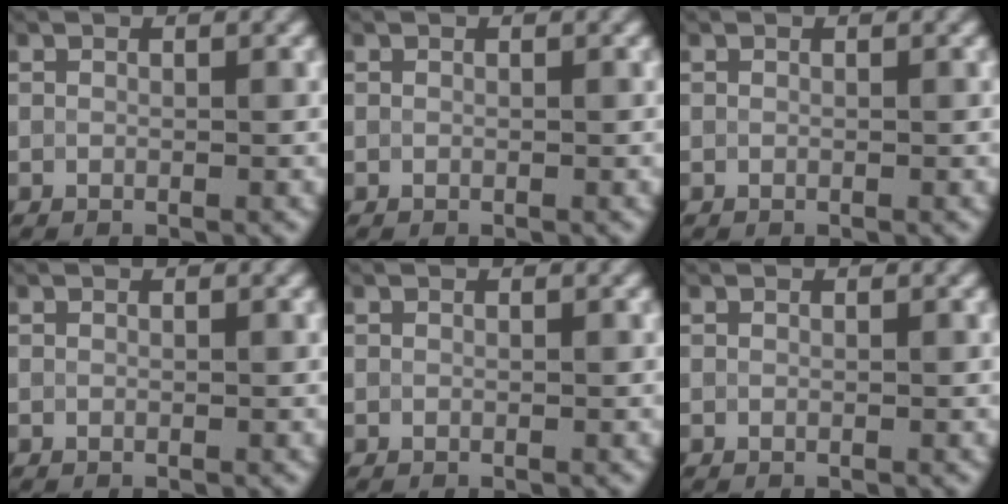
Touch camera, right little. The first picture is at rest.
{"total": 0.0}
{"total": 0.0}
{"total": 0.0}
{"total": 0.0}
{"total": 0.0}